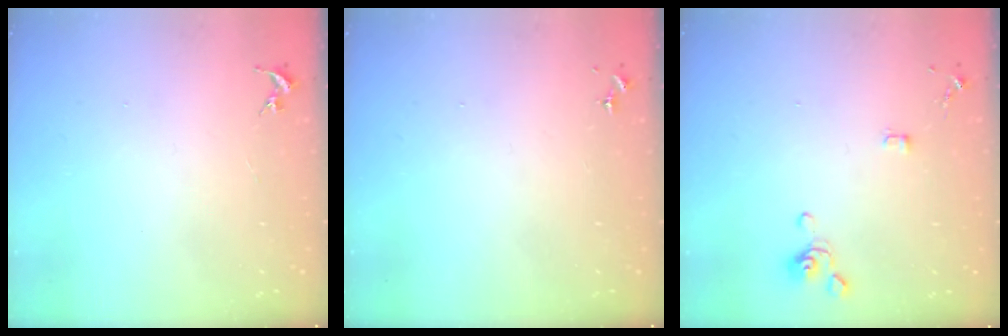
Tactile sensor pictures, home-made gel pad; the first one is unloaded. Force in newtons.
{"total": 0.0}
{"total": 3.8, "press": 3.7, "slide": 0.9}